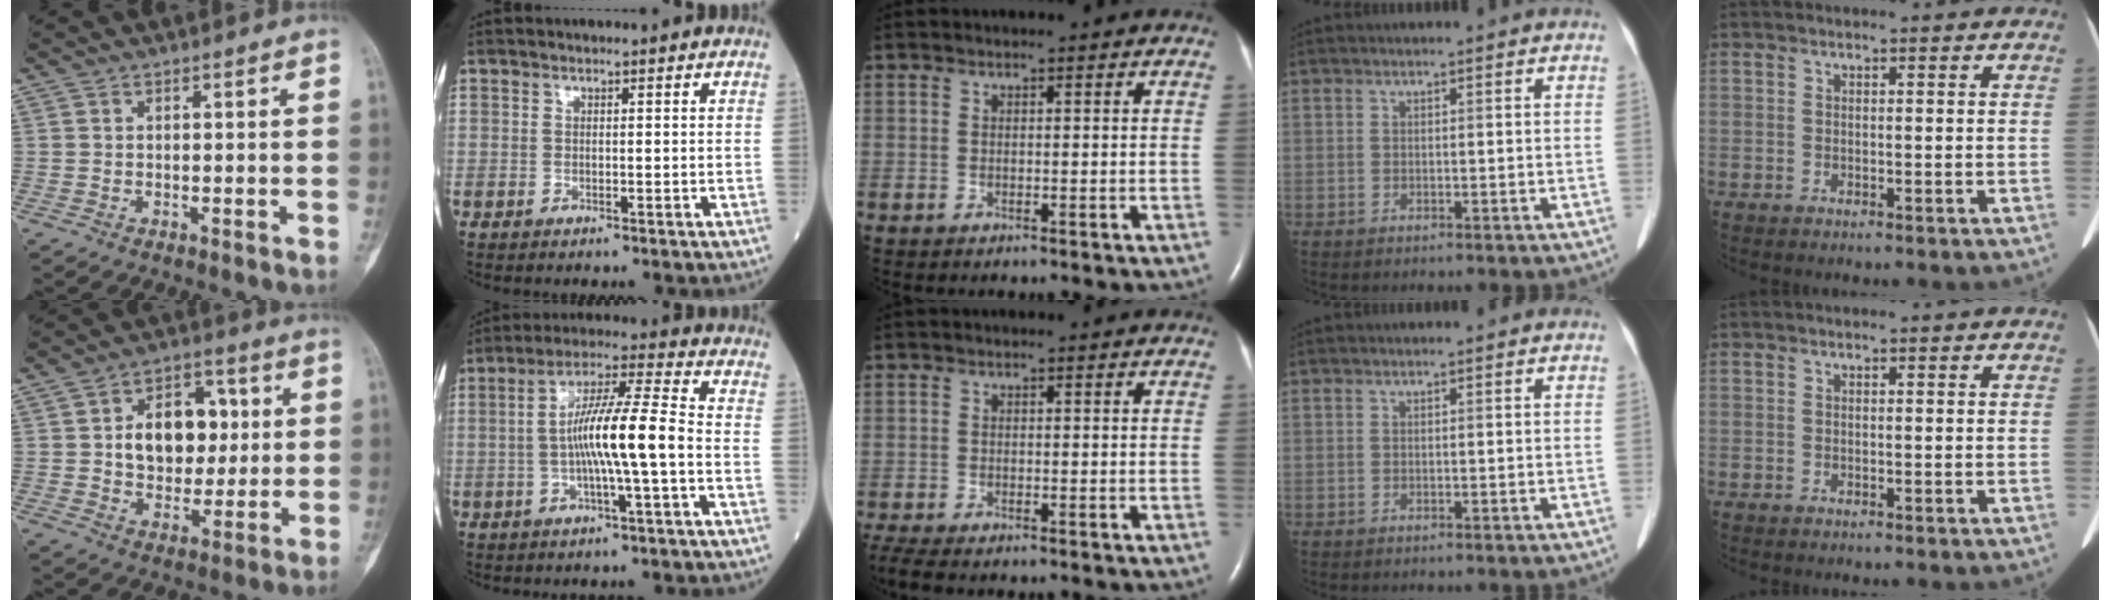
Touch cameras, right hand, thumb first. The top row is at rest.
{"thumb": {"total": 13.7, "force": [1.9, 9.7, 9.5], "torque": [-0.097, 0.012, 0.033]}, "index": {"total": 10.9, "force": [-1.6, 0.0, 10.8], "torque": [-0.192, 0.013, -0.038]}, "middle": {"total": 3.7, "force": [-3.0, 0.6, 2.0], "torque": [-0.049, -0.014, -0.055]}}